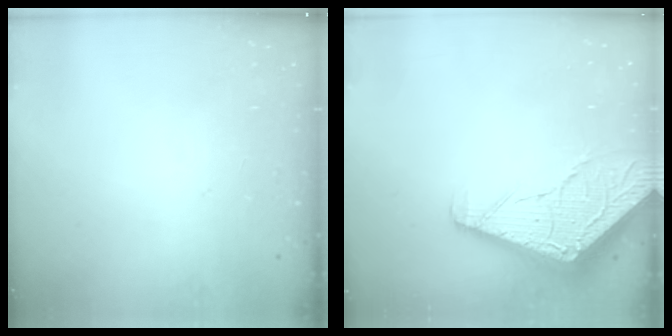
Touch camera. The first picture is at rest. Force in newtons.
{"total": 6.5, "press": 6.5, "slide": 0.7}